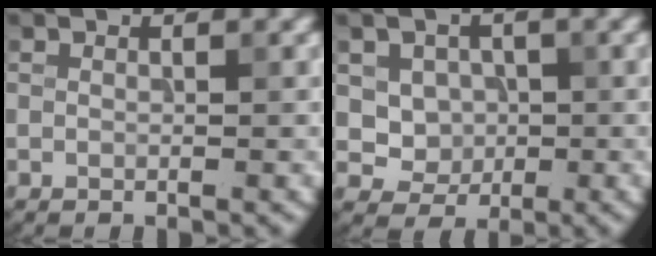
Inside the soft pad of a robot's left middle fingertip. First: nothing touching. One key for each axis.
{"total": 3.6, "fx": 0.6, "fy": 3.2, "fz": 1.5, "tx": -0.032, "ty": -0.009, "tz": 0.018}